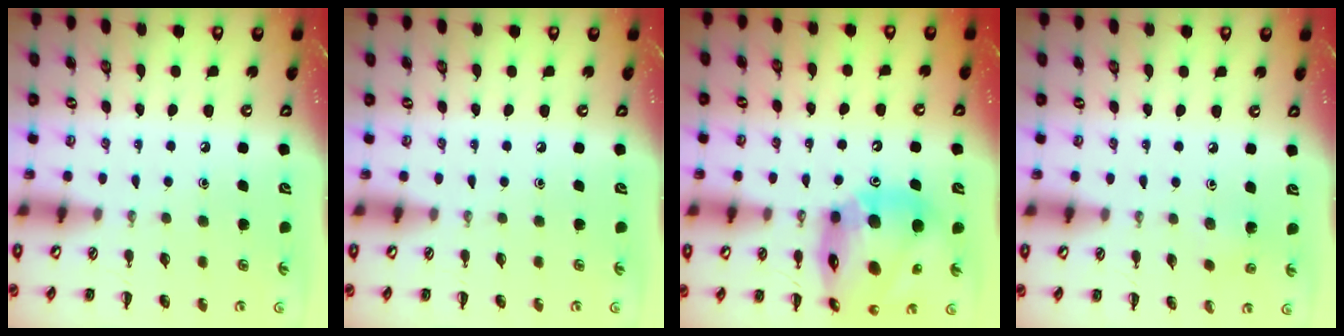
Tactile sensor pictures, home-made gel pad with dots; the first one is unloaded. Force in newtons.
{"total": 0.0}
{"total": 19.1, "press": 18.2, "slide": 5.6}
{"total": 2.9, "press": 2.7, "slide": 1.0}